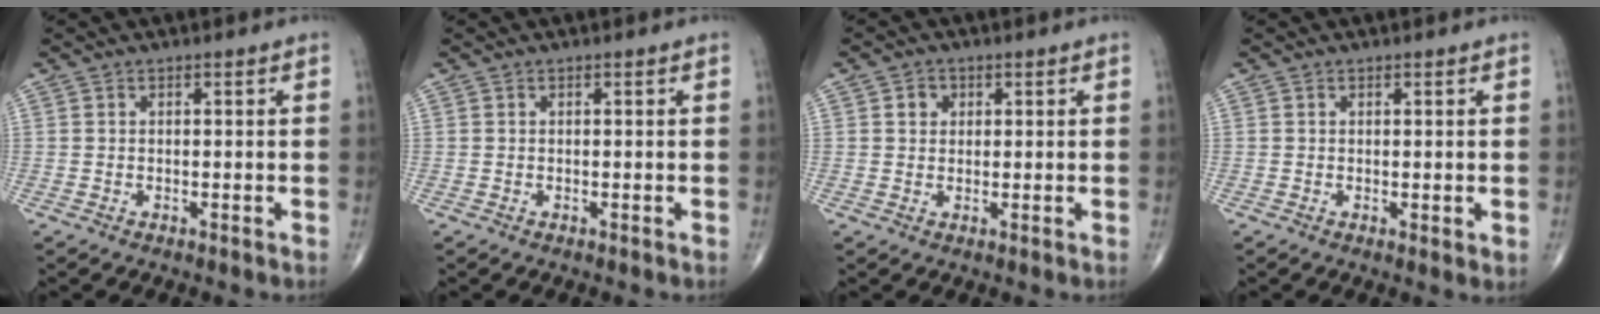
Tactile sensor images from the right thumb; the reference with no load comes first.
{"total": 0.0}
{"total": 2.5, "force": [0.8, 2.2, 1.0], "torque": [-0.002, -0.001, 0.009]}
{"total": 1.4, "force": [0.0, 0.4, 1.3], "torque": [-0.023, -0.008, 0.000]}